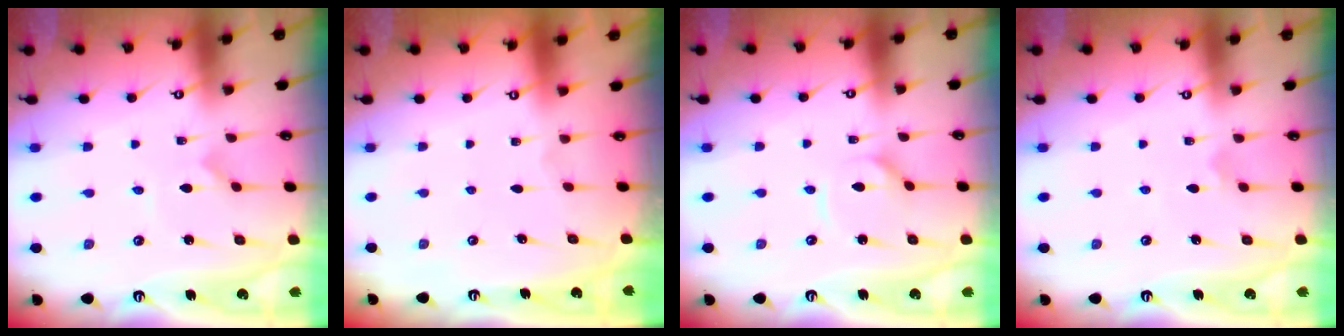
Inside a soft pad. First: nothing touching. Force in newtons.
{"total": 0.0}
{"total": 3.6, "press": 3.6, "slide": 0.2}
{"total": 2.9, "press": 2.9, "slide": 0.1}